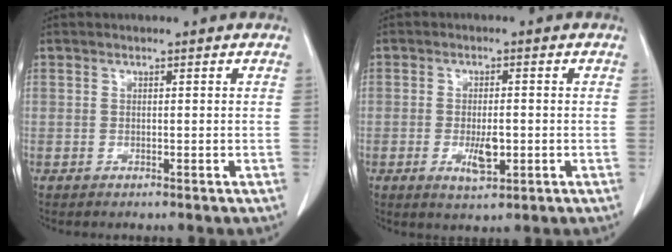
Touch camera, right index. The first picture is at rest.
{"total": 4.6, "force": [-1.1, 1.5, 4.2], "torque": [-0.075, -0.006, -0.012]}